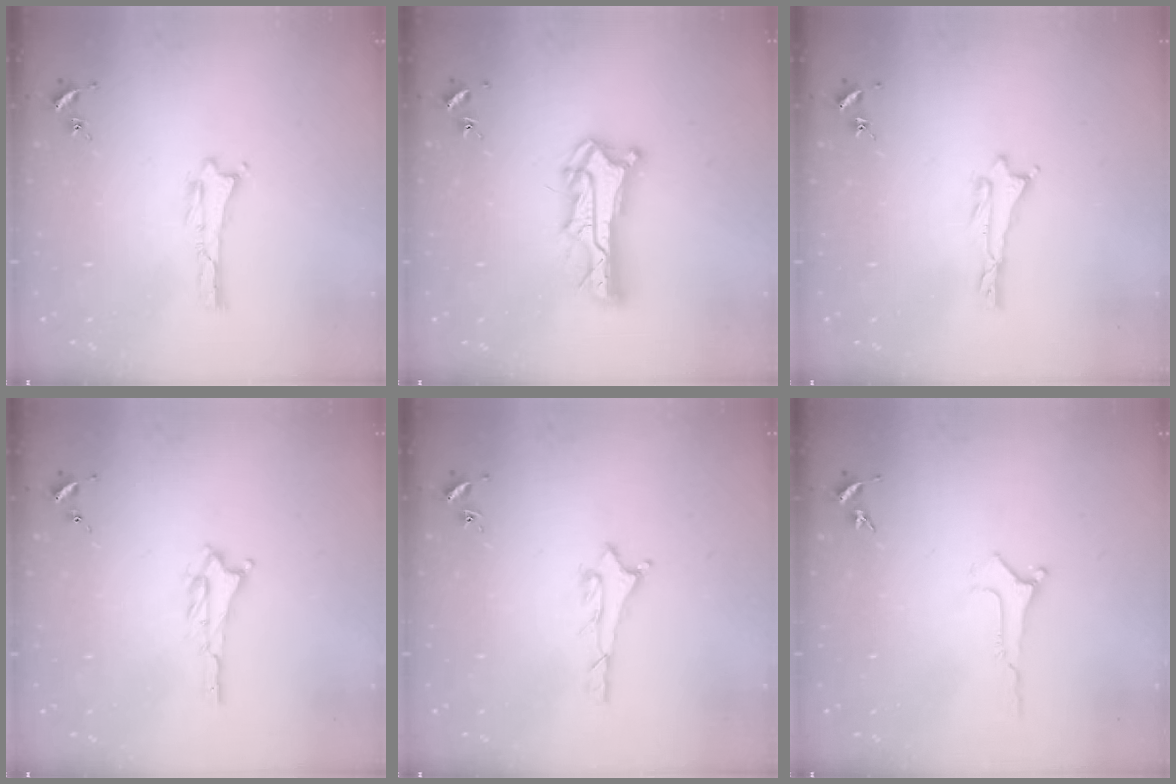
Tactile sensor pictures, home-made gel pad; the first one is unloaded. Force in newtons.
{"total": 8.4, "press": 8.3, "slide": 0.8}
{"total": 0.5, "press": 0.5, "slide": 0.2}
{"total": 1.5, "press": 1.5, "slide": 0.3}
{"total": 1.1, "press": 1.1, "slide": 0.1}
{"total": 0.0}